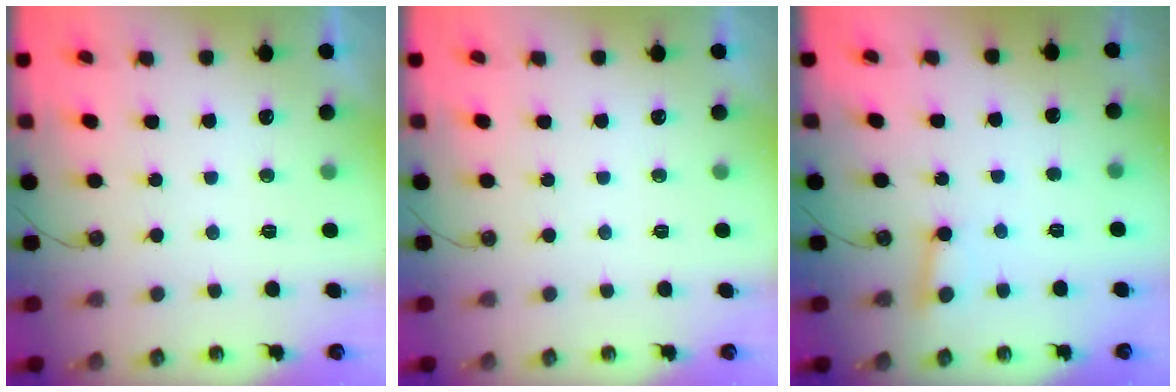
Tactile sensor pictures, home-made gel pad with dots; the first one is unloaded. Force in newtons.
{"total": 0.0}
{"total": 2.9, "press": 2.9, "slide": 0.4}